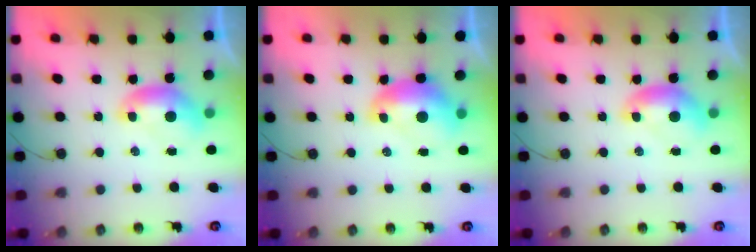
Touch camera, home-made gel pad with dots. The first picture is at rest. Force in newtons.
{"total": 2.6, "press": 2.5, "slide": 0.7}
{"total": 0.0}